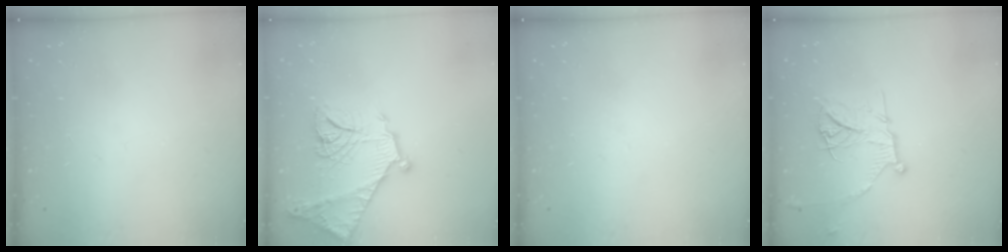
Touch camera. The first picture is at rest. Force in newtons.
{"total": 20.7, "press": 20.6, "slide": 2.0}
{"total": 0.0}
{"total": 14.2, "press": 14.2, "slide": 1.2}